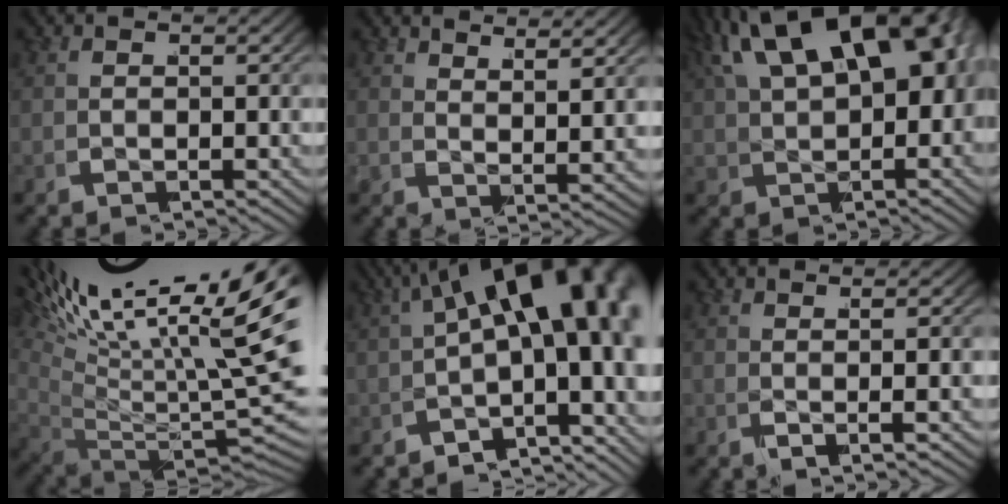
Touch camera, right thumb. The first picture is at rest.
{"total": 2.7, "force": [2.5, -0.3, 0.9], "torque": [-0.010, 0.002, 0.038]}
{"total": 12.5, "force": [3.0, 7.8, 9.4], "torque": [-0.168, -0.010, 0.053]}
{"total": 15.0, "force": [4.0, 7.9, 12.1], "torque": [-0.191, -0.025, 0.070]}
{"total": 13.1, "force": [0.1, 7.3, 10.9], "torque": [-0.145, -0.009, -0.012]}
{"total": 1.8, "force": [1.0, -0.2, 1.5], "torque": [-0.022, 0.003, 0.012]}